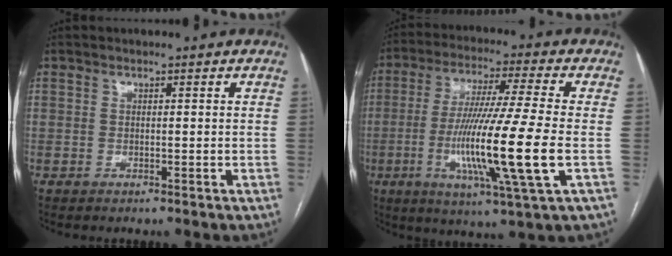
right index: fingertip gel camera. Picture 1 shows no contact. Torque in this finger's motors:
{"motor_torque": [2.14, 0.00, 0.66, 0.21]}